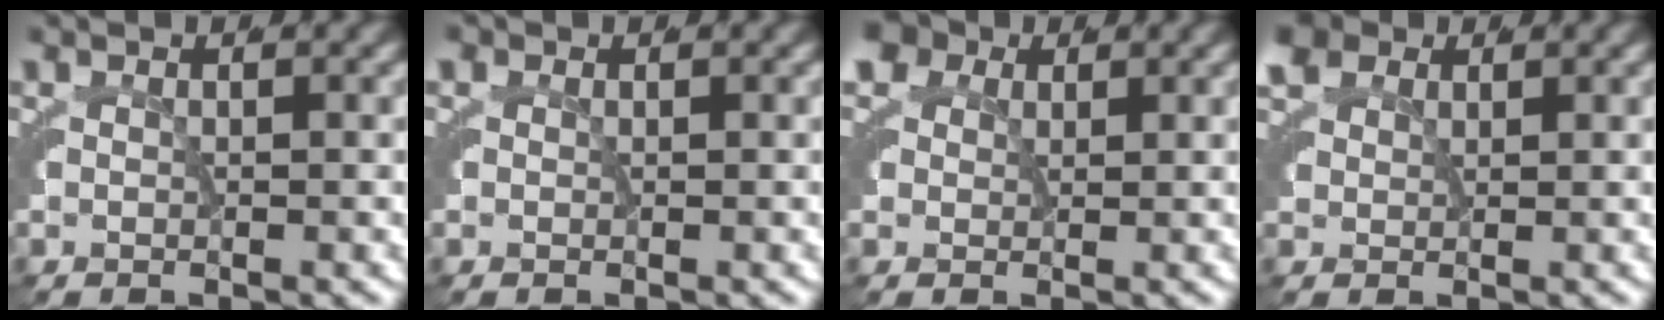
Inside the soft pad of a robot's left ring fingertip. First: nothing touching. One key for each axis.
{"total": 0.8, "fx": 0.1, "fy": 0.8, "fz": 0.1, "tx": -0.013, "ty": -0.009, "tz": 0.006}
{"total": 4.2, "fx": 1.9, "fy": 3.3, "fz": 1.7, "tx": -0.054, "ty": -0.008, "tz": 0.030}
{"total": 1.8, "fx": 1.4, "fy": 0.9, "fz": 0.5, "tx": -0.026, "ty": -0.001, "tz": 0.029}